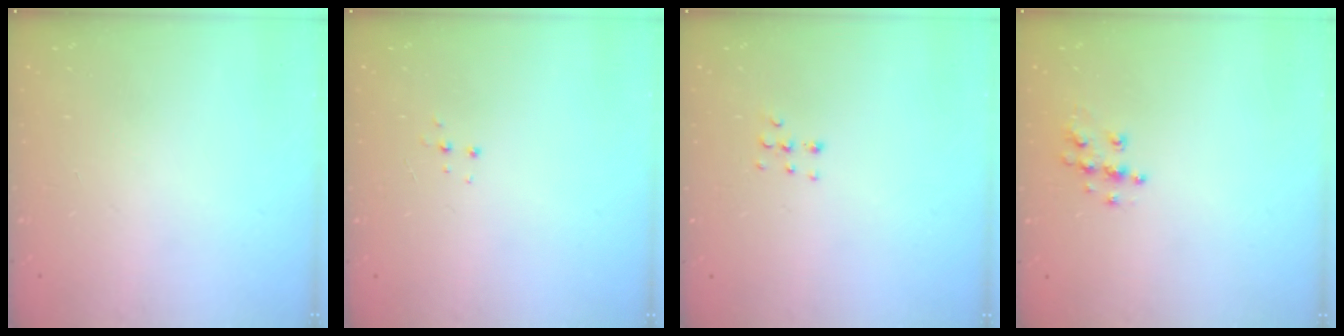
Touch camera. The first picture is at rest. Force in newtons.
{"total": 4.2, "press": 4.2, "slide": 0.5}
{"total": 4.3, "press": 4.2, "slide": 1.1}
{"total": 7.4, "press": 7.4, "slide": 0.2}